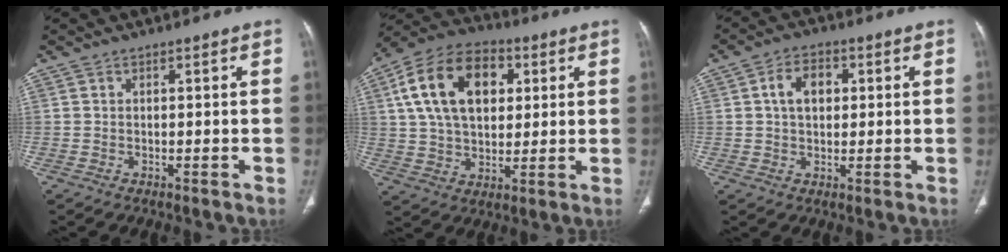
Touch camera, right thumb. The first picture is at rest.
{"total": 18.9, "force": [5.3, 12.2, 13.4], "torque": [-0.219, 0.007, 0.088]}
{"total": 6.5, "force": [1.4, 4.5, 4.5], "torque": [-0.063, 0.009, 0.019]}